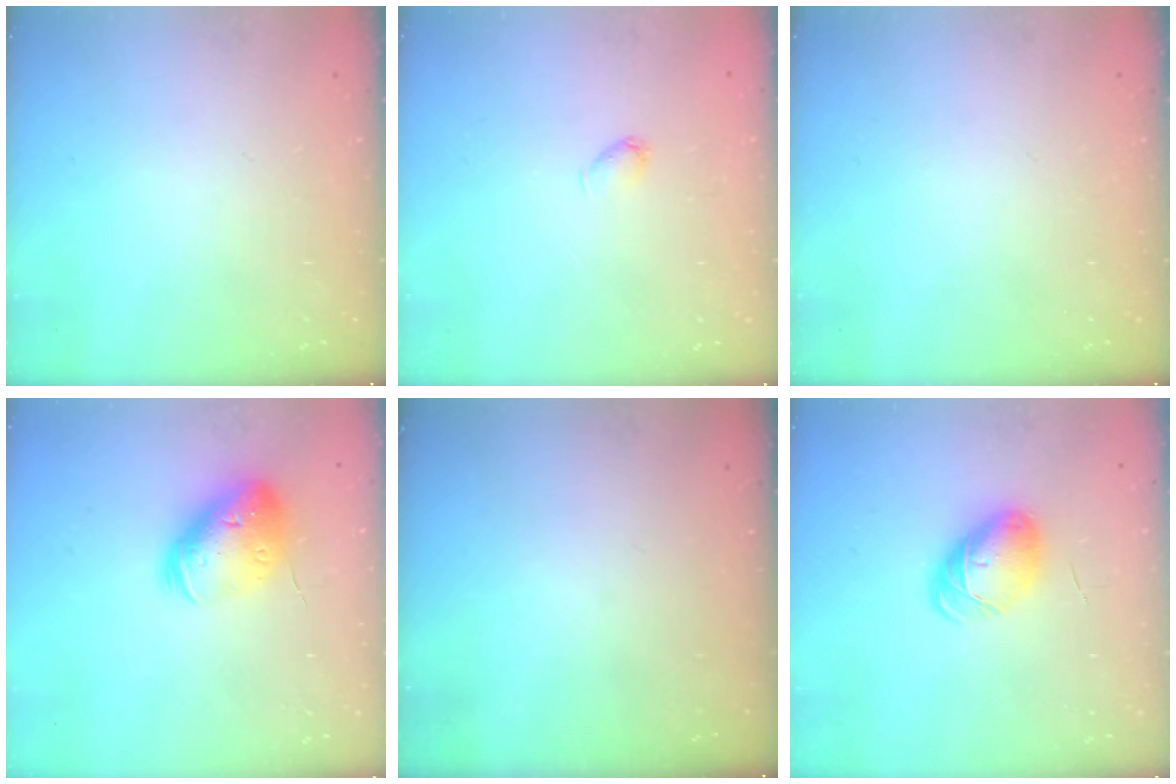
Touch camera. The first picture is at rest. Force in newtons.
{"total": 2.5, "press": 2.4, "slide": 0.4}
{"total": 0.0}
{"total": 17.6, "press": 17.3, "slide": 2.9}
{"total": 0.0}
{"total": 8.4, "press": 8.4, "slide": 0.5}